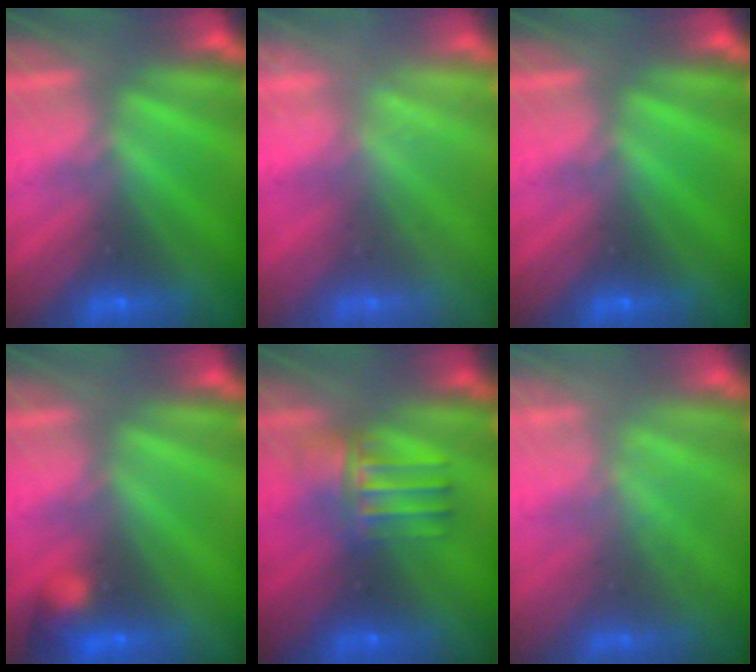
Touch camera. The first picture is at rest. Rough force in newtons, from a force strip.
{"total": 2.3}
{"total": 0.0}
{"total": 3.2}
{"total": 4.7}
{"total": 2.0}